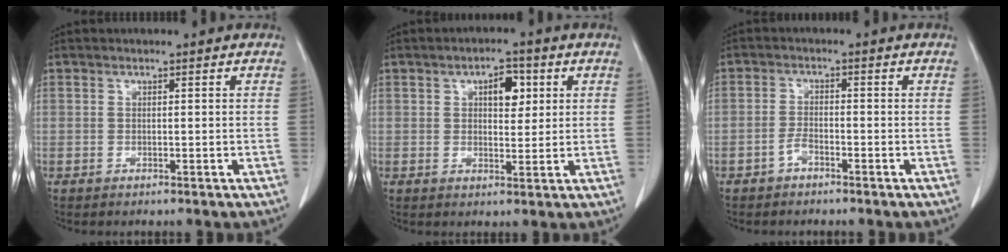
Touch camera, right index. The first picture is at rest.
{"total": 4.8, "force": [1.7, 2.3, 3.8], "torque": [-0.058, 0.008, 0.026]}
{"total": 1.9, "force": [-1.2, 0.9, 1.2], "torque": [-0.021, 0.006, -0.022]}